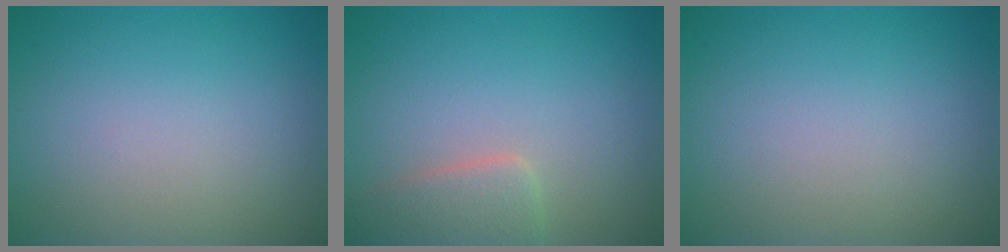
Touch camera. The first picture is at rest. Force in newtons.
{"total": 2.9, "press": 2.9, "slide": 0.3}
{"total": 0.0}